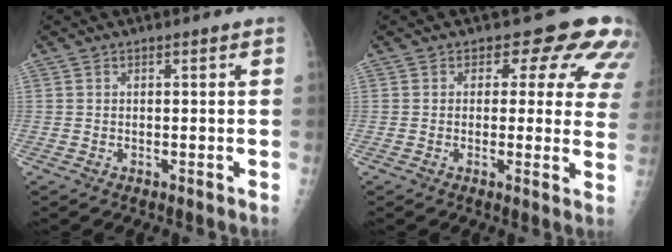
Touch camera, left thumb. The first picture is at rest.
{"total": 10.5, "force": [6.7, 6.0, 5.5], "torque": [-0.009, -0.023, 0.049]}